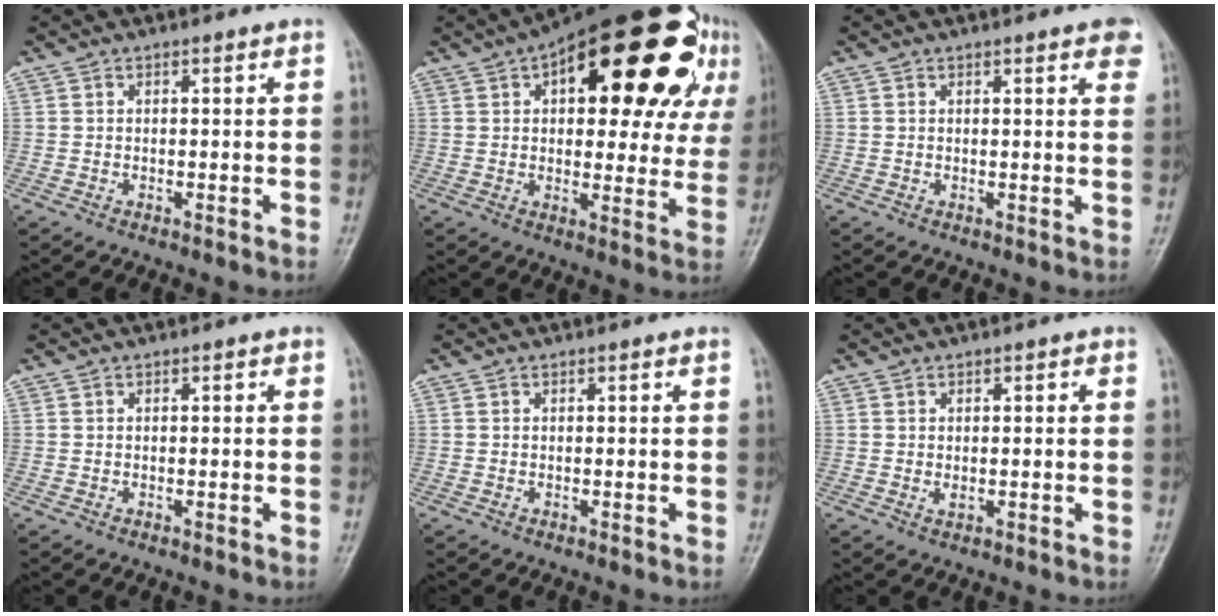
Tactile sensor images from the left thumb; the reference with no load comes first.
{"total": 27.6, "force": [11.6, 12.6, 21.6], "torque": [-0.263, 0.015, 0.158]}
{"total": 4.1, "force": [2.4, 1.0, 3.2], "torque": [-0.026, 0.000, 0.024]}
{"total": 0.0}
{"total": 0.0}
{"total": 1.7, "force": [0.1, 1.0, 1.3], "torque": [-0.017, 0.001, 0.002]}